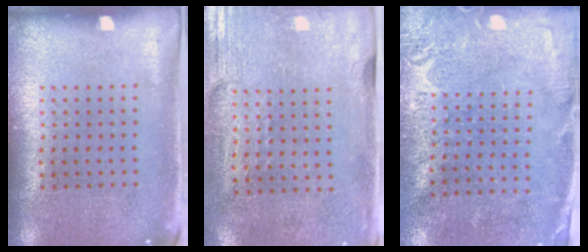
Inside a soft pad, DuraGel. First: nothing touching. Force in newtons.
{"total": 2.9, "press": 2.5, "slide": 1.5}
{"total": 2.7, "press": 2.6, "slide": 0.9}